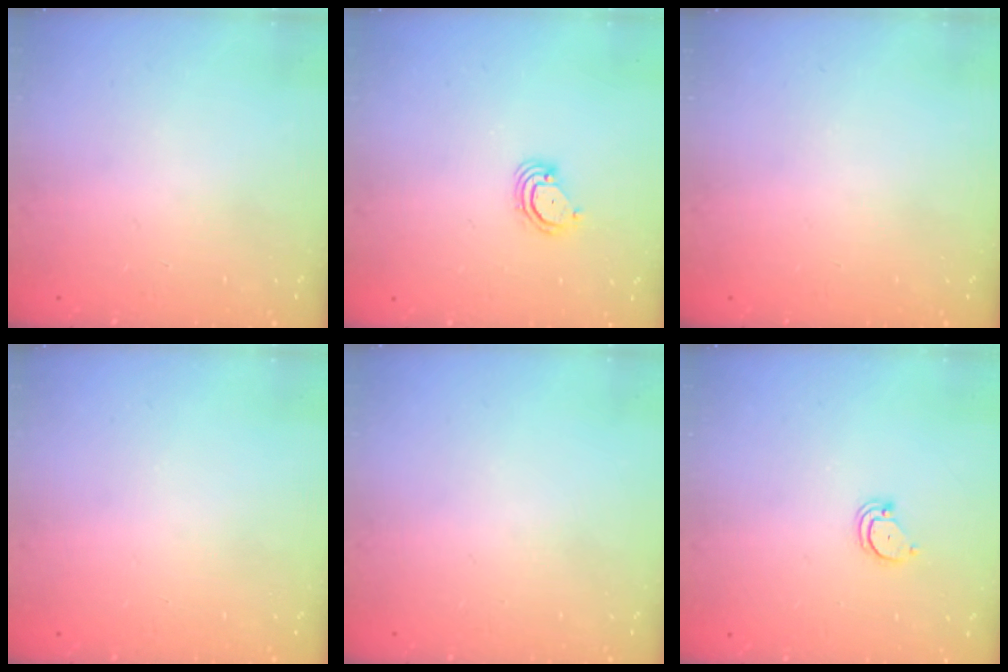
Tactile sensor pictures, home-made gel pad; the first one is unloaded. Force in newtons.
{"total": 3.5, "press": 3.5, "slide": 0.3}
{"total": 0.0}
{"total": 0.0}
{"total": 0.0}
{"total": 2.7, "press": 2.7, "slide": 0.2}